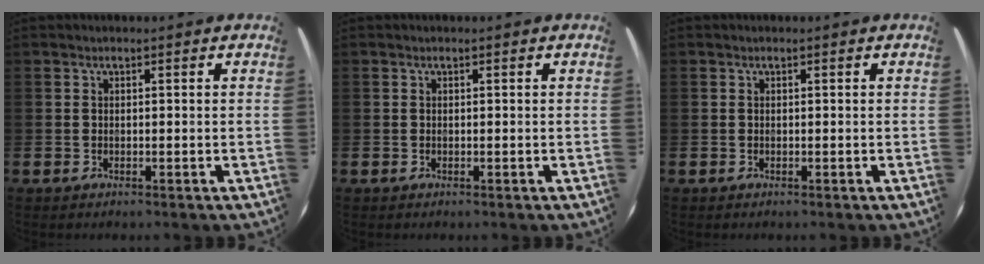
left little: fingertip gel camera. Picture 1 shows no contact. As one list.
[{"total": 0.0}, {"total": 0.0}]